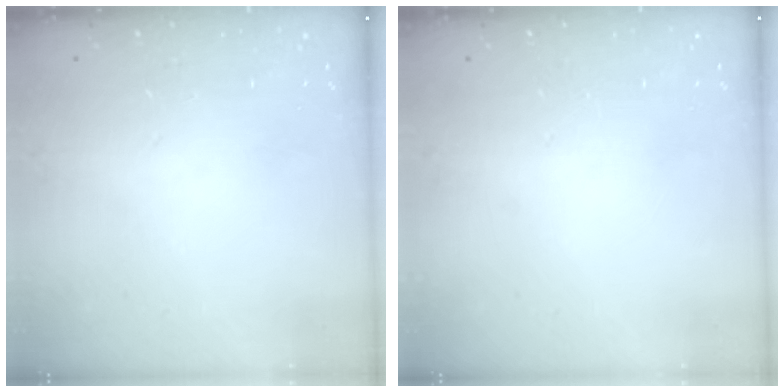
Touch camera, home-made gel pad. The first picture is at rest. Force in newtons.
{"total": 0.0}